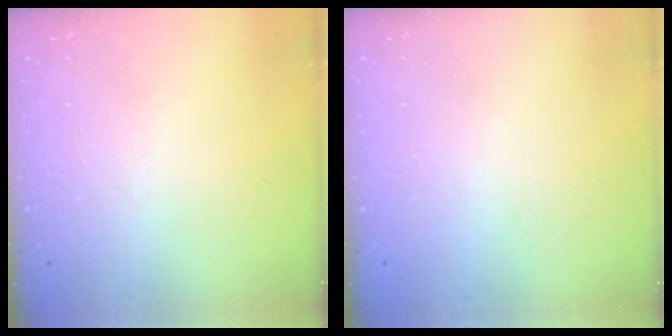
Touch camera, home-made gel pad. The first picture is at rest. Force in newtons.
{"total": 0.8, "press": 0.8, "slide": 0.1}